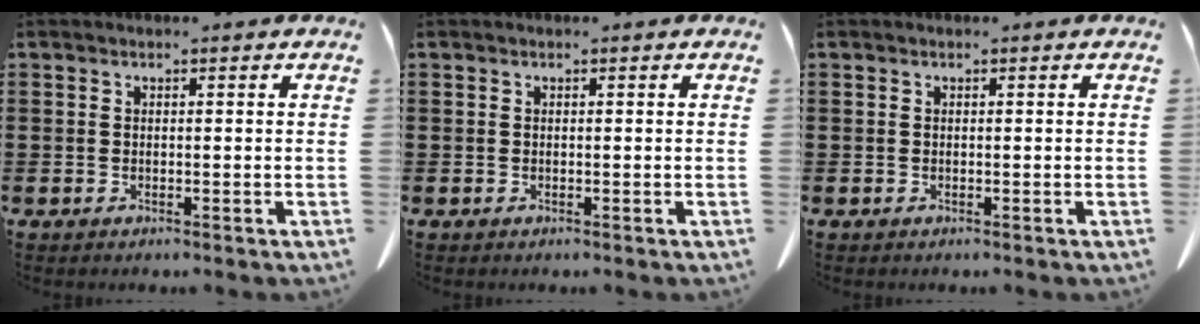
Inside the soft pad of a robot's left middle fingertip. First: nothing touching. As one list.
[{"total": 0.0}, {"total": 0.0}]